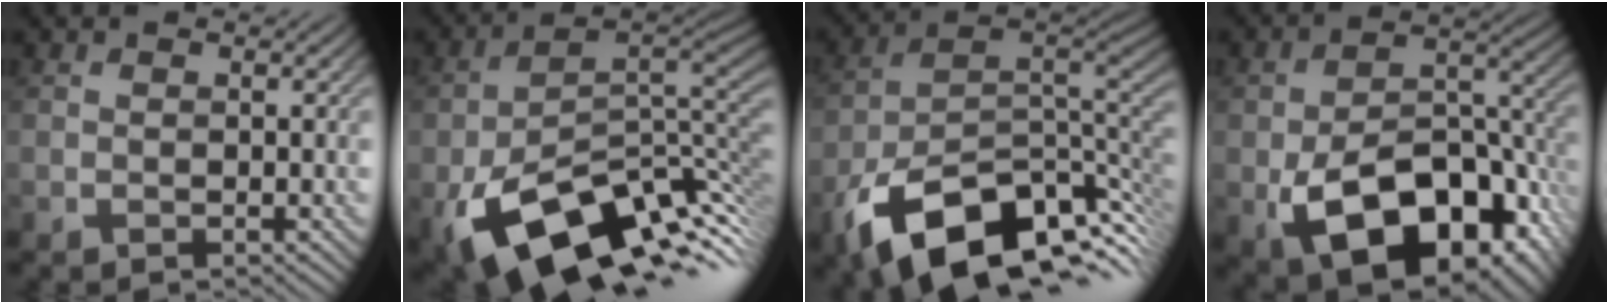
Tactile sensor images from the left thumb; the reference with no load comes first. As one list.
[{"total": 16.8, "force": [-6.8, 8.7, 12.6], "torque": [-0.230, -0.033, -0.107]}, {"total": 15.9, "force": [-7.5, 8.5, 11.1], "torque": [-0.211, -0.035, -0.118]}, {"total": 16.1, "force": [-6.8, 9.4, 11.1], "torque": [-0.173, -0.040, -0.102]}]